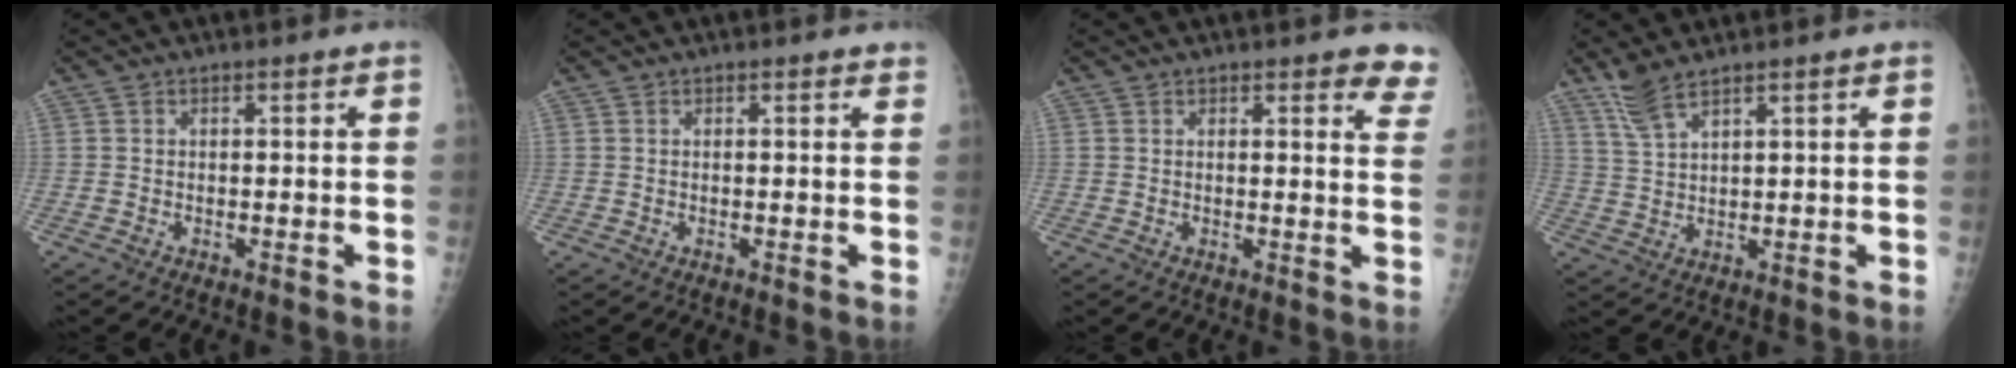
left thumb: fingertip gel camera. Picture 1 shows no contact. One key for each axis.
{"total": 0.7, "fx": 0.6, "fy": 0.2, "fz": 0.3, "tx": -0.004, "ty": 0.000, "tz": 0.005}
{"total": 6.0, "fx": 4.9, "fy": 1.9, "fz": 2.9, "tx": -0.001, "ty": -0.023, "tz": 0.034}
{"total": 4.7, "fx": 3.7, "fy": 0.9, "fz": 2.8, "tx": -0.065, "ty": -0.008, "tz": 0.083}